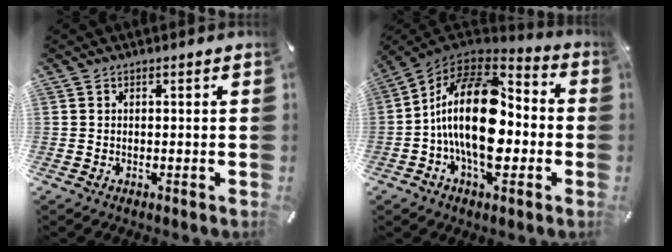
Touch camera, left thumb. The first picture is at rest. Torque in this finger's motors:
{"motor_torque": [1.43, 1.59, 2.77, 0.00, 0.93]}